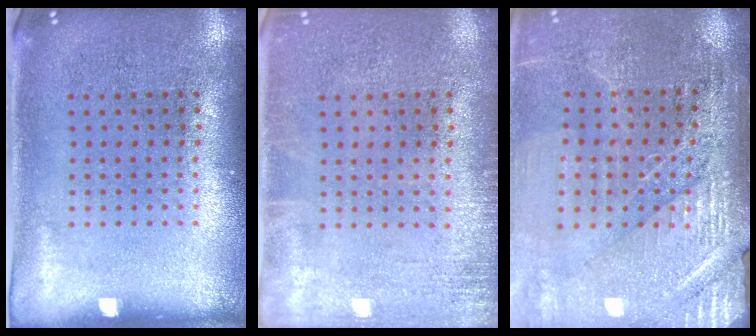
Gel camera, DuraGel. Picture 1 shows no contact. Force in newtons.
{"total": 1.5, "press": 1.5, "slide": 0.2}
{"total": 3.2, "press": 3.2, "slide": 0.2}